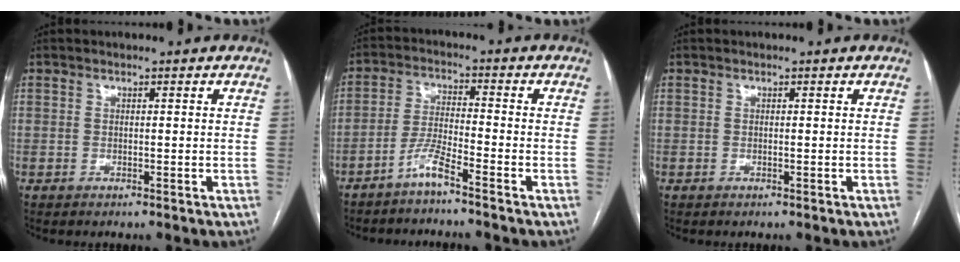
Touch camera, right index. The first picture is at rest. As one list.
[{"total": 4.5, "force": [-3.5, -0.4, 2.8], "torque": [-0.063, -0.005, -0.076]}, {"total": 0.0}]